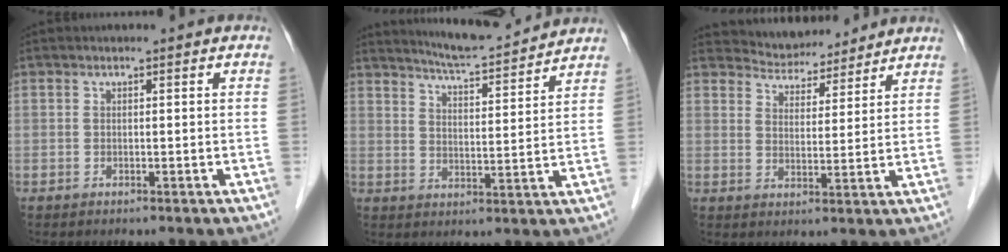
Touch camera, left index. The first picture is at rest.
{"total": 11.8, "force": [11.2, 0.3, 3.7], "torque": [-0.068, 0.008, 0.164]}
{"total": 8.2, "force": [7.9, 1.9, 1.0], "torque": [-0.020, 0.015, 0.122]}